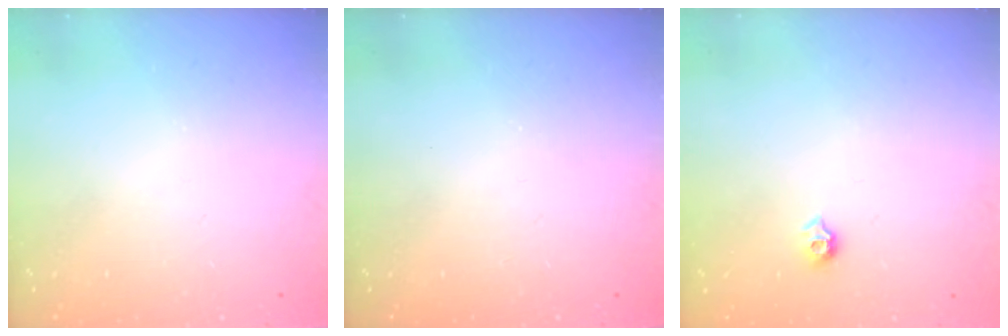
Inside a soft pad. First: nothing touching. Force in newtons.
{"total": 0.0}
{"total": 5.8, "press": 5.8, "slide": 0.8}